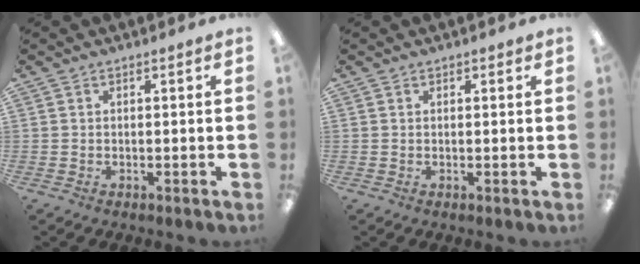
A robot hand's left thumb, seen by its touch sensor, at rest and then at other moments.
{"total": 0.6, "force": [0.4, 0.3, 0.2], "torque": [0.004, -0.001, 0.006]}